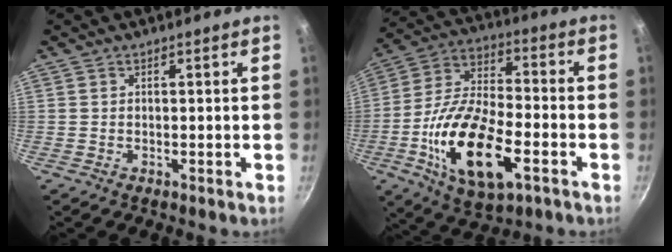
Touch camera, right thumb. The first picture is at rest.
{"total": 20.8, "force": [-6.8, 9.6, 17.1], "torque": [-0.317, 0.024, -0.127]}